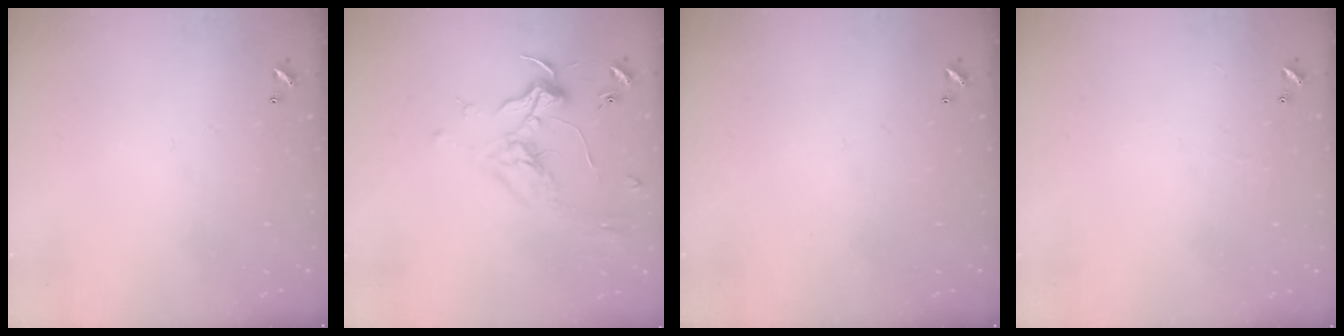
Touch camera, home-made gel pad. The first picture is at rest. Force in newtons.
{"total": 1.8, "press": 1.6, "slide": 0.7}
{"total": 0.0}
{"total": 2.6, "press": 2.6, "slide": 0.4}